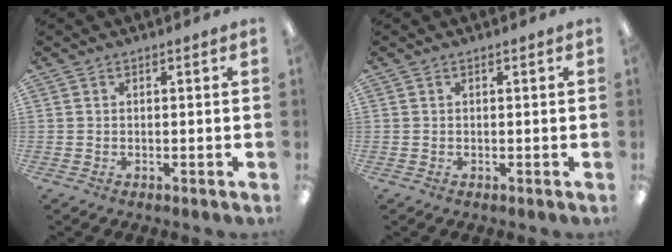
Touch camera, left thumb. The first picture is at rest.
{"total": 0.0}